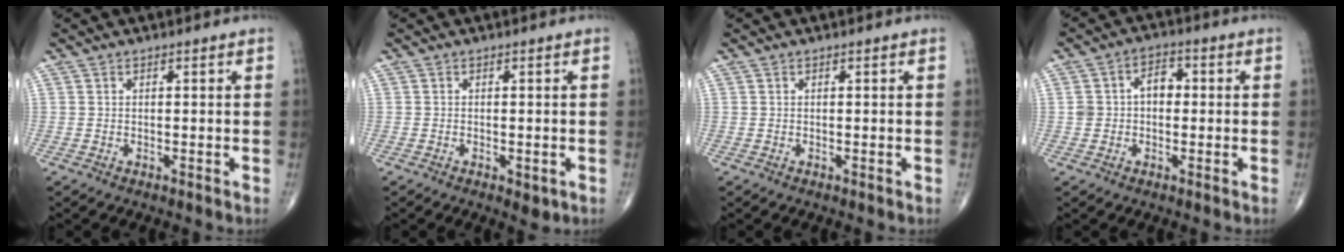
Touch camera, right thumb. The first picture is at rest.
{"total": 2.2, "force": [-0.8, 1.1, 1.7], "torque": [-0.021, -0.002, -0.007]}
{"total": 0.0}
{"total": 5.4, "force": [0.2, 4.0, 3.7], "torque": [-0.053, 0.022, -0.001]}